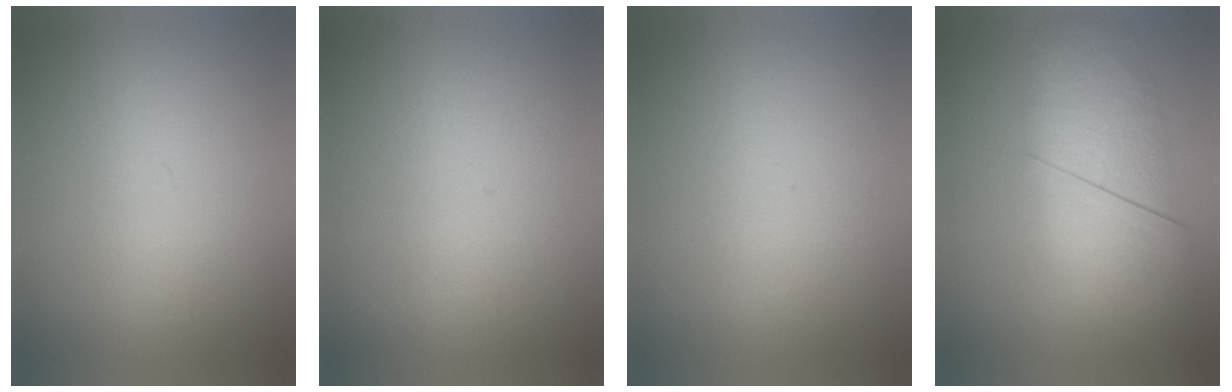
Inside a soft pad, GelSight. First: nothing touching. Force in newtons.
{"total": 0.0}
{"total": 0.0}
{"total": 3.8}